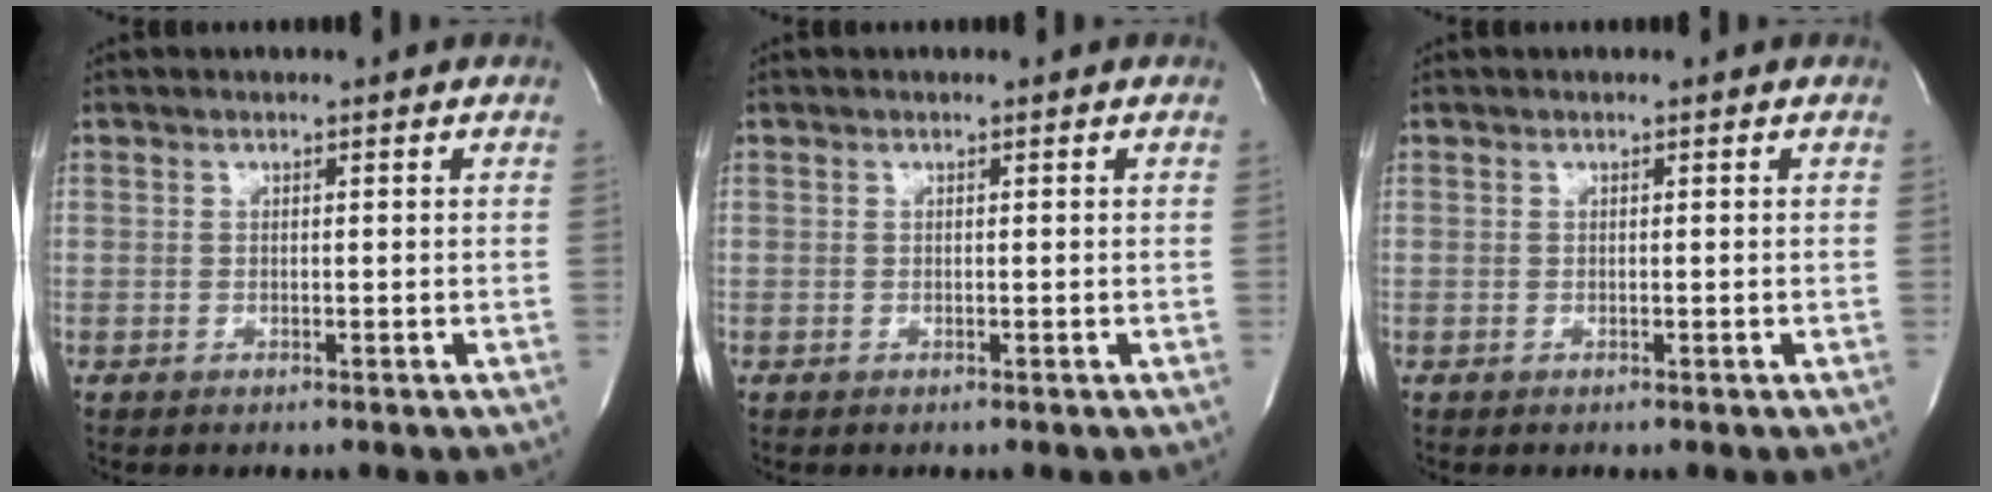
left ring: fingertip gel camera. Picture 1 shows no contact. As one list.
[{"total": 0.0}, {"total": 0.0}]